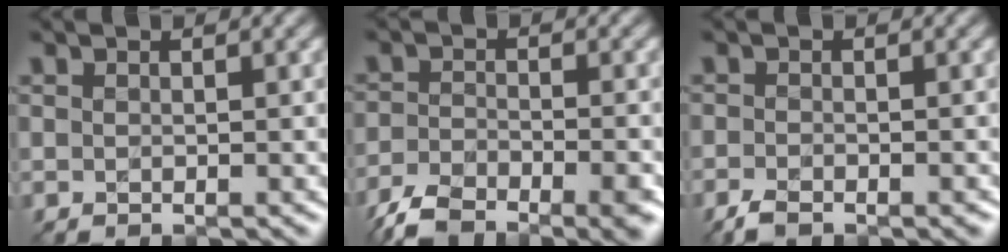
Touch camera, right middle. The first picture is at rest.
{"total": 7.6, "force": [-5.9, 2.6, 4.1], "torque": [-0.069, -0.029, -0.102]}
{"total": 2.7, "force": [-2.0, 0.8, 1.6], "torque": [-0.027, -0.004, -0.039]}